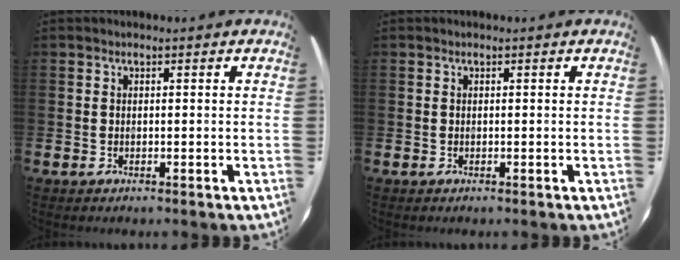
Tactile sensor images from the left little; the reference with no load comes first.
{"total": 0.0}